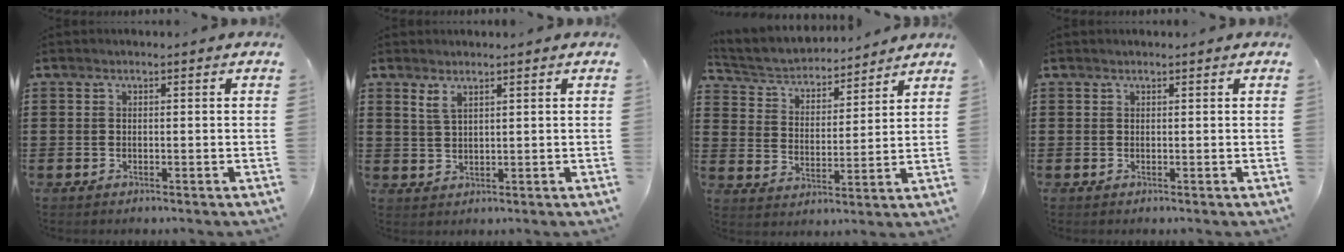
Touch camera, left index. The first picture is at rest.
{"total": 2.4, "force": [1.7, 0.8, 1.5], "torque": [-0.035, 0.002, 0.031]}
{"total": 4.2, "force": [4.0, 1.1, 0.7], "torque": [-0.037, -0.029, 0.063]}
{"total": 0.0}